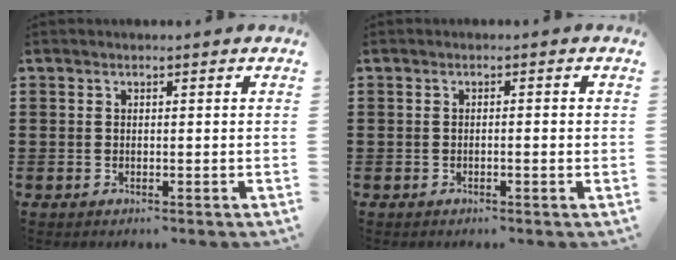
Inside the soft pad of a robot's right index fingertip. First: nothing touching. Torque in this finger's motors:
{"motor_torque": [-0.64, 0.42, -0.01, -0.01]}